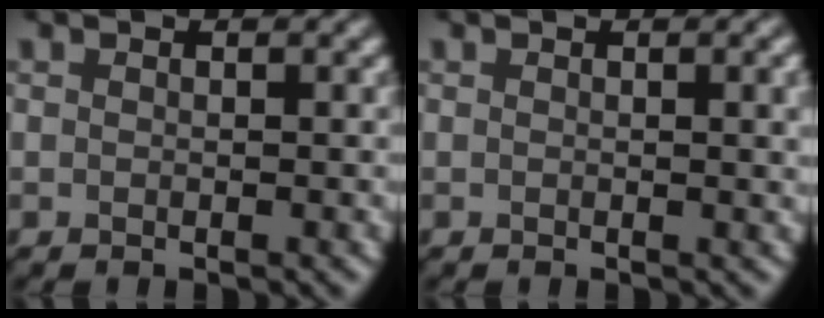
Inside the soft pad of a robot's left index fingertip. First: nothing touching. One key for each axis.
{"total": 2.1, "fx": 0.4, "fy": 0.6, "fz": 2.0, "tx": -0.018, "ty": 0.003, "tz": 0.003}